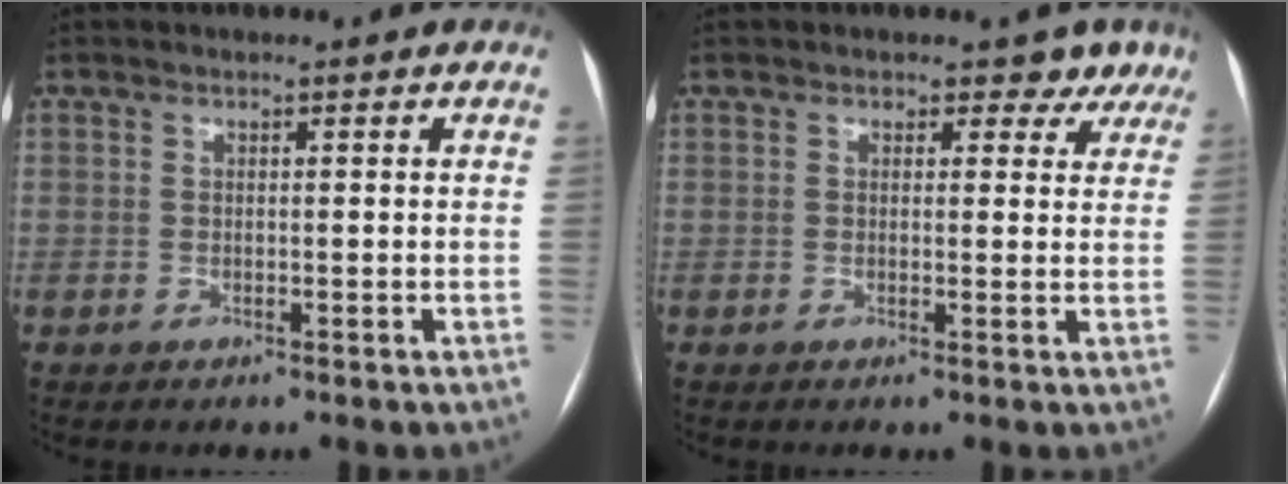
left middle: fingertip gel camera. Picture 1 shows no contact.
{"total": 4.1, "force": [3.2, 2.5, 0.4], "torque": [0.023, -0.008, 0.015]}